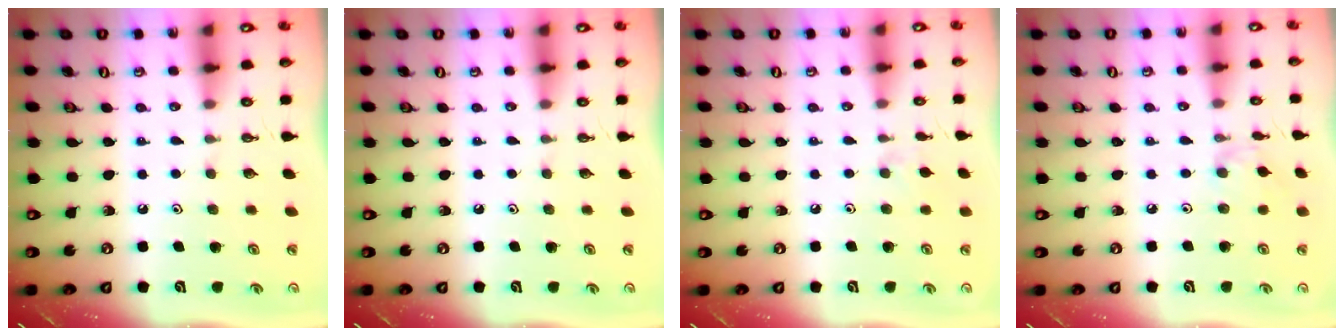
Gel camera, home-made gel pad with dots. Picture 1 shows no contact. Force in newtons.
{"total": 0.0}
{"total": 4.1, "press": 4.0, "slide": 0.6}
{"total": 2.4, "press": 2.4, "slide": 0.5}